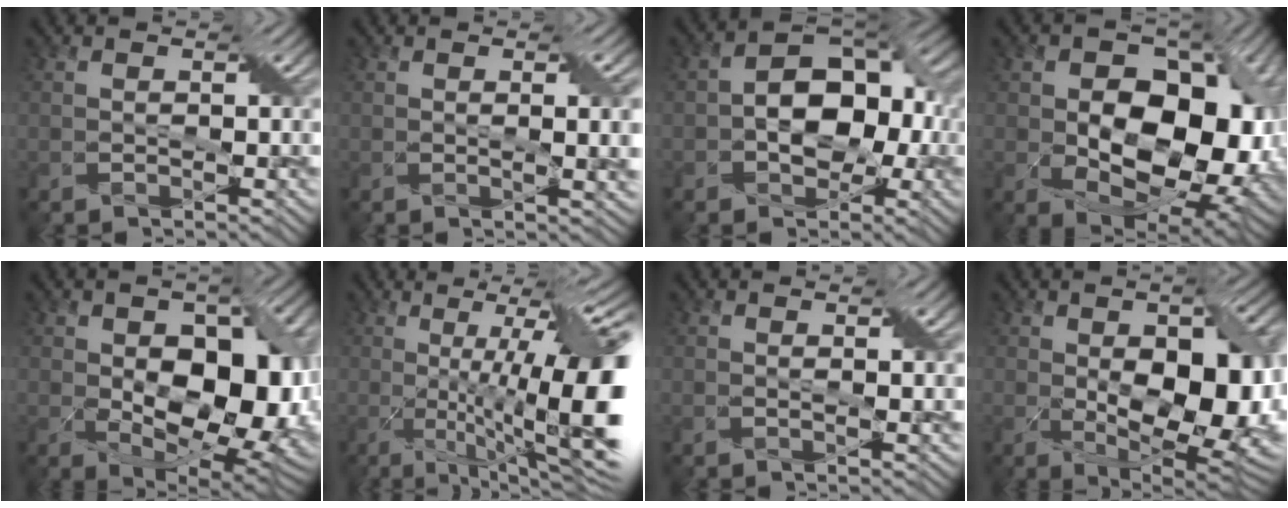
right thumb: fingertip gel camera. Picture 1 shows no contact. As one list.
[{"total": 3.5, "force": [0.6, 0.6, 3.4], "torque": [-0.048, 0.002, 0.011]}, {"total": 8.4, "force": [-0.6, 5.8, 6.0], "torque": [-0.085, 0.010, -0.016]}, {"total": 15.9, "force": [-1.1, 11.1, 11.3], "torque": [-0.144, -0.022, -0.006]}, {"total": 15.2, "force": [-1.3, 9.3, 11.9], "torque": [-0.157, -0.030, 0.003]}, {"total": 16.9, "force": [0.0, 4.2, 16.3], "torque": [-0.219, 0.008, 0.013]}, {"total": 1.1, "force": [0.6, -0.1, 0.9], "torque": [-0.012, 0.001, 0.007]}, {"total": 15.1, "force": [-0.9, 8.0, 12.8], "torque": [-0.187, -0.030, 0.009]}]